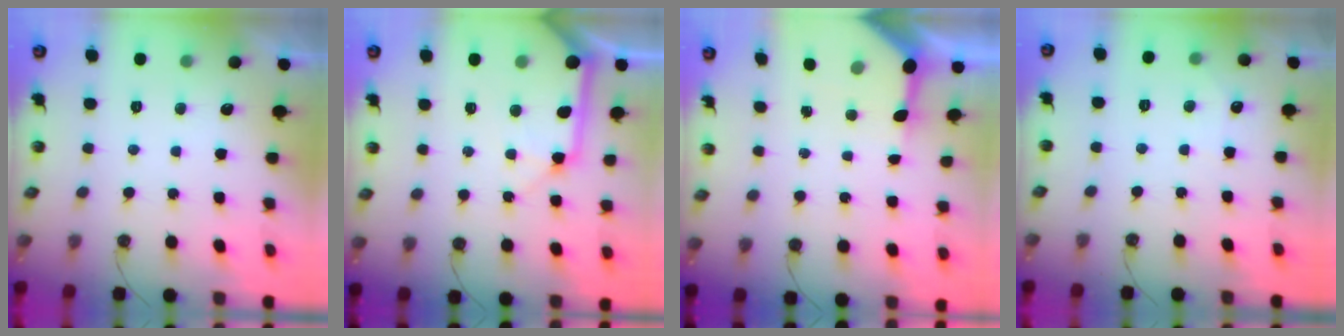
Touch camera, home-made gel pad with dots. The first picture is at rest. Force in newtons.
{"total": 13.3, "press": 13.2, "slide": 1.8}
{"total": 7.6, "press": 7.5, "slide": 0.8}
{"total": 2.8, "press": 2.8, "slide": 0.4}